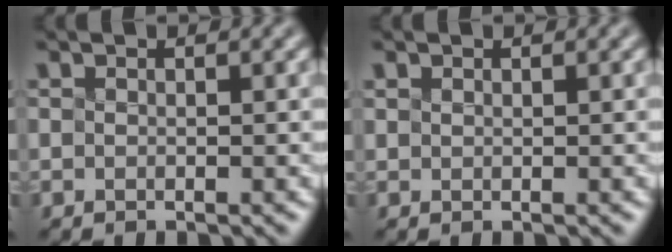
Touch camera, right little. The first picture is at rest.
{"total": 0.9, "force": [0.1, -0.4, -0.7], "torque": [-0.001, -0.008, 0.020]}